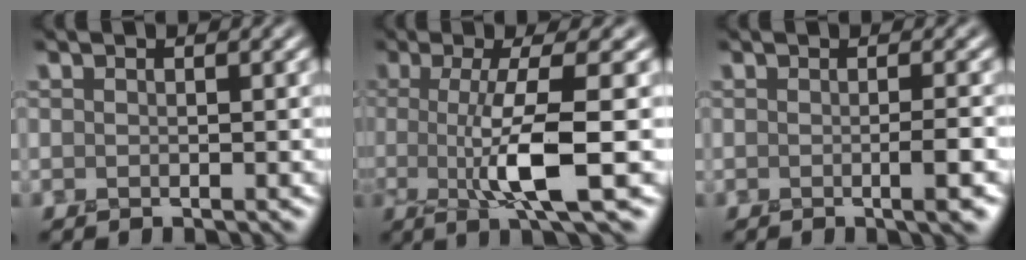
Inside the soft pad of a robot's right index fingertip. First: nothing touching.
{"total": 6.3, "force": [-0.5, 1.0, 6.2], "torque": [-0.122, -0.005, -0.008]}
{"total": 2.0, "force": [-0.8, 0.2, 1.9], "torque": [-0.030, -0.001, -0.013]}